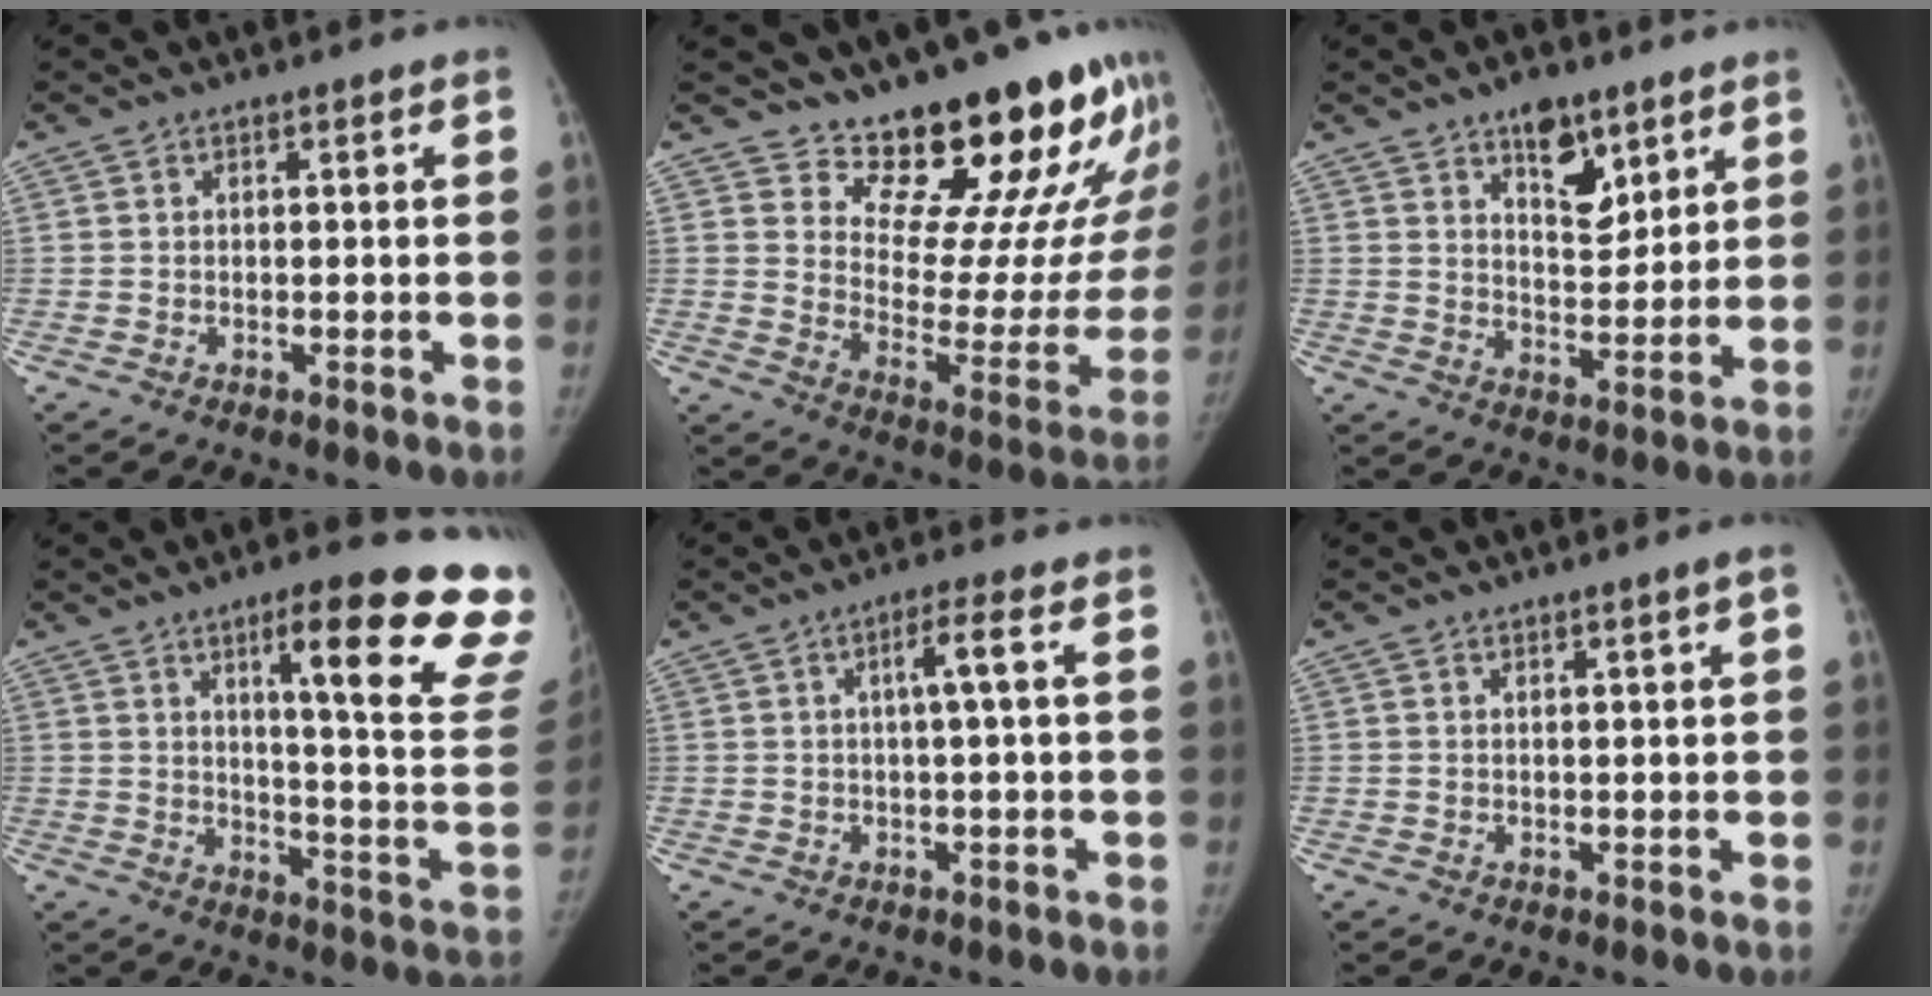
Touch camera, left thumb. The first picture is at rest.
{"total": 21.5, "force": [19.1, 5.7, 8.2], "torque": [-0.056, -0.174, 0.259]}
{"total": 9.2, "force": [5.8, 4.6, 5.4], "torque": [-0.053, -0.039, 0.096]}
{"total": 23.7, "force": [16.0, 3.2, 17.3], "torque": [-0.180, -0.095, 0.205]}
{"total": 3.6, "force": [0.6, -0.3, 3.5], "torque": [-0.071, 0.011, 0.013]}
{"total": 1.2, "force": [0.6, -0.3, 1.0], "torque": [-0.017, -0.005, 0.013]}